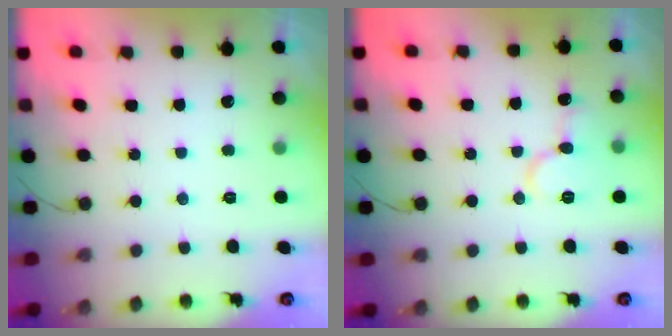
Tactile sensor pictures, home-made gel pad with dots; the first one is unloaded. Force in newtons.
{"total": 9.1, "press": 9.0, "slide": 1.2}